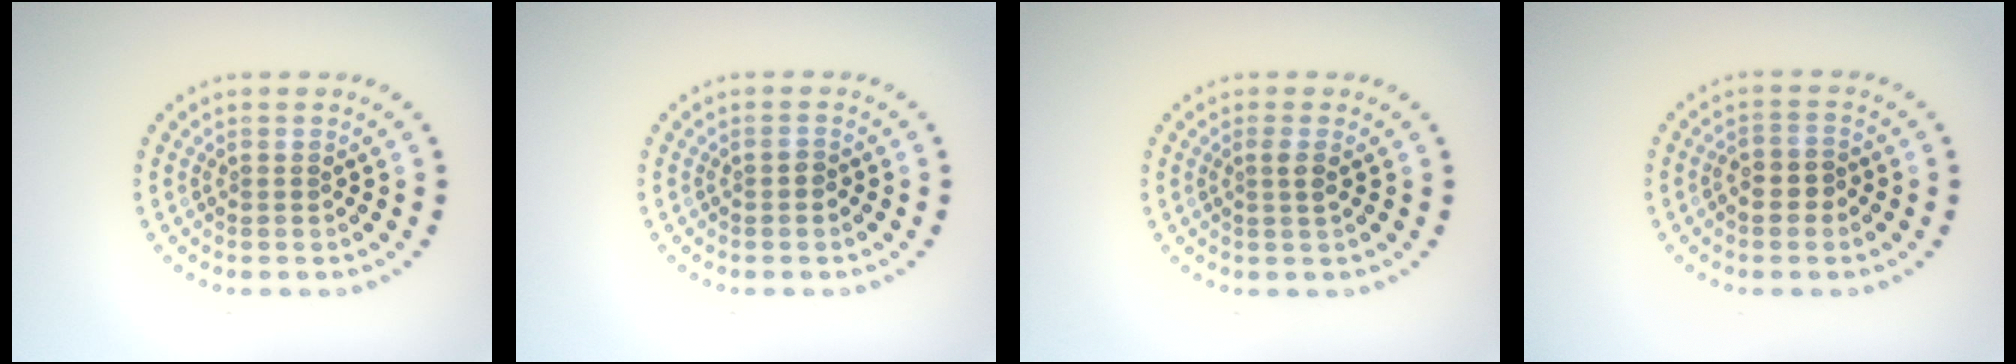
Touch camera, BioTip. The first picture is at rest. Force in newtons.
{"total": 0.8, "press": 0.8, "slide": 0.2}
{"total": 1.2, "press": 1.0, "slide": 0.8}
{"total": 2.1, "press": 2.0, "slide": 0.6}